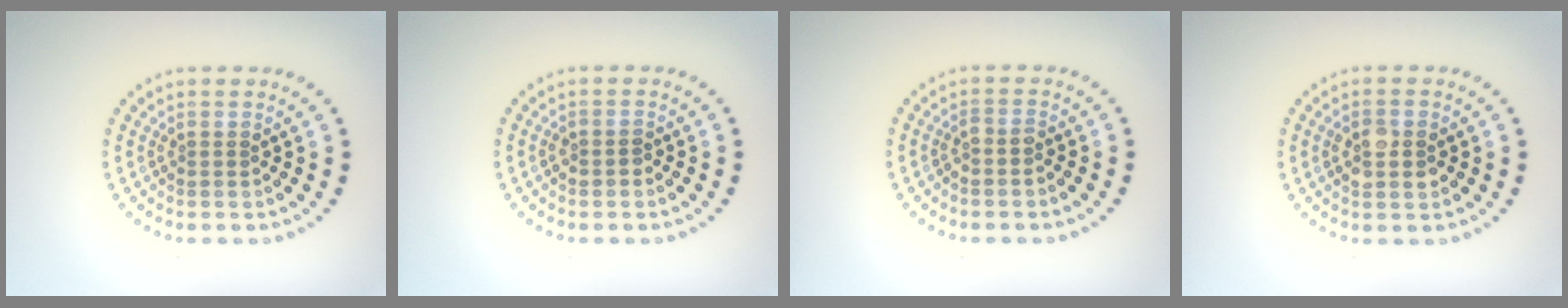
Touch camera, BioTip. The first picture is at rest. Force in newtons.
{"total": 0.8, "press": 0.7, "slide": 0.4}
{"total": 0.8, "press": 0.6, "slide": 0.6}
{"total": 2.8, "press": 2.8, "slide": 0.2}